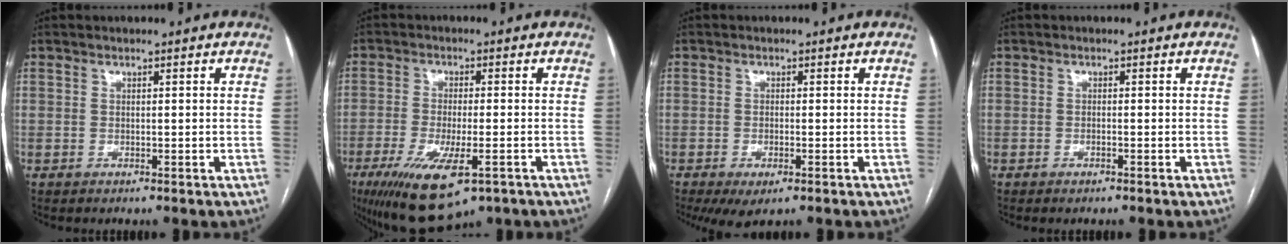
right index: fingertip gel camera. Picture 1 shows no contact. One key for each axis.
{"total": 12.4, "fx": -6.5, "fy": 3.8, "fz": 9.9, "tx": -0.180, "ty": -0.027, "tz": -0.099}
{"total": 4.2, "fx": -2.3, "fy": 1.5, "fz": 3.3, "tx": -0.053, "ty": -0.009, "tz": -0.030}
{"total": 0.7, "fx": -0.5, "fy": 0.2, "fz": 0.5, "tx": -0.010, "ty": -0.001, "tz": -0.006}